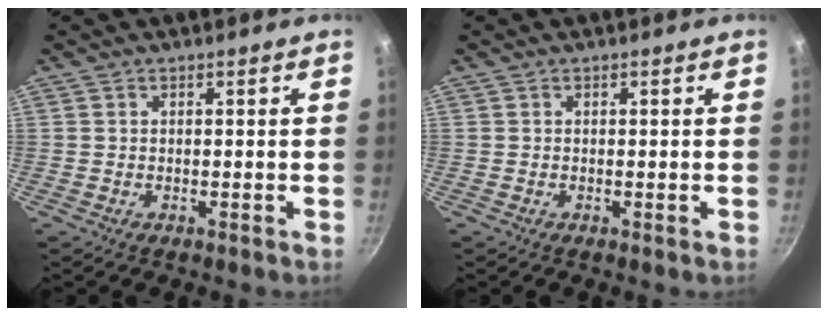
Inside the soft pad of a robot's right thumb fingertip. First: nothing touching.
{"total": 0.0}